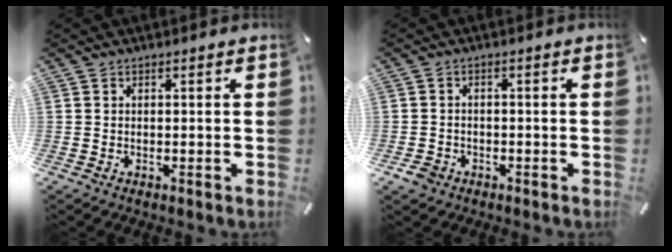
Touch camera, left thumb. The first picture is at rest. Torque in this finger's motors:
{"motor_torque": [0.21, 1.09, 0.30, 0.14, 0.09]}